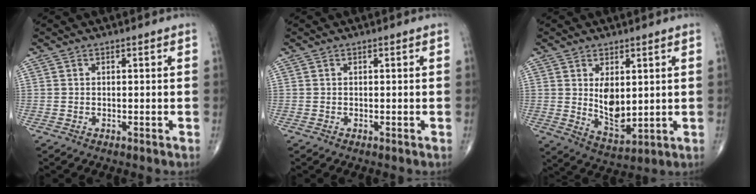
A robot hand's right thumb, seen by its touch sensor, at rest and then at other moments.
{"total": 0.0}
{"total": 8.1, "force": [1.4, 4.3, 6.7], "torque": [-0.094, -0.023, 0.041]}